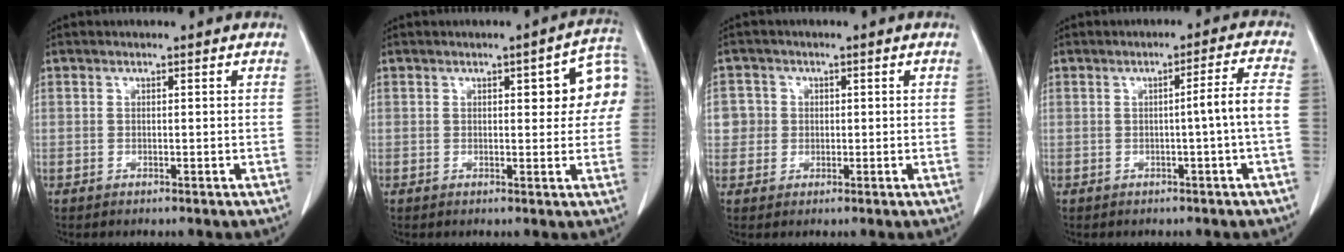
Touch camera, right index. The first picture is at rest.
{"total": 7.9, "force": [1.7, 2.3, 7.4], "torque": [-0.083, 0.022, 0.016]}
{"total": 3.5, "force": [0.4, 3.5, 0.0], "torque": [0.017, 0.009, 0.007]}
{"total": 4.5, "force": [-0.9, -1.1, 4.3], "torque": [-0.059, 0.007, -0.012]}